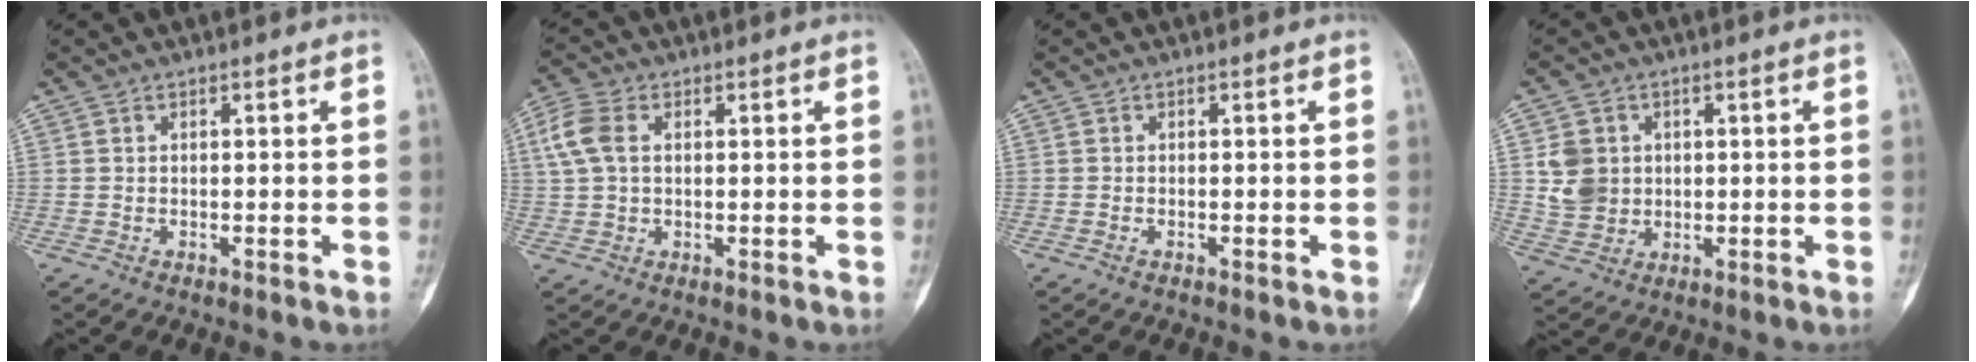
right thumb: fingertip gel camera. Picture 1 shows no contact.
{"total": 6.6, "force": [1.6, 4.2, 4.8], "torque": [-0.117, 0.013, 0.031]}
{"total": 0.0}
{"total": 6.8, "force": [1.1, 6.0, 2.9], "torque": [-0.034, -0.003, 0.028]}